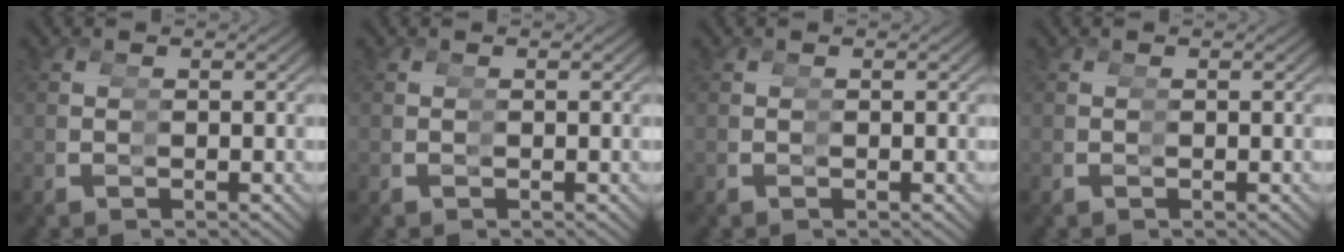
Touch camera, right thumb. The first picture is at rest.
{"total": 0.0}
{"total": 0.0}
{"total": 0.0}